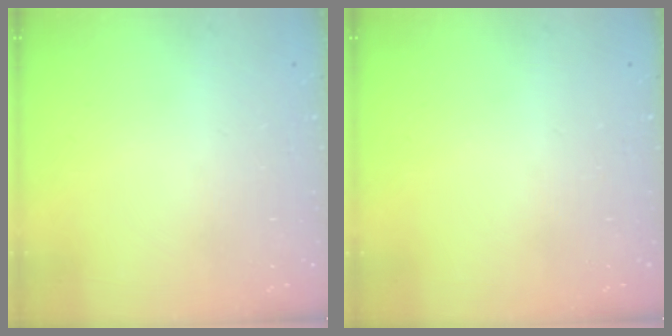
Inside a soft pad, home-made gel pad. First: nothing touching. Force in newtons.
{"total": 0.0}